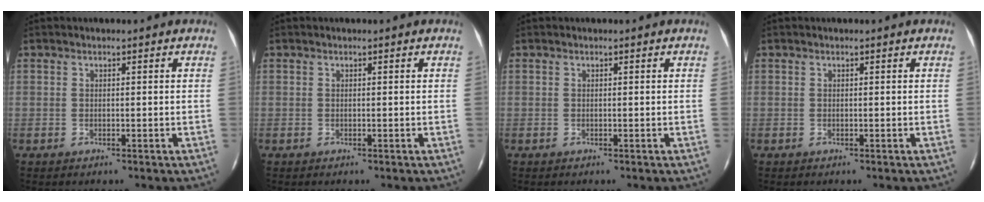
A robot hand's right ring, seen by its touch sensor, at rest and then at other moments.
{"total": 0.0}
{"total": 0.0}
{"total": 0.0}